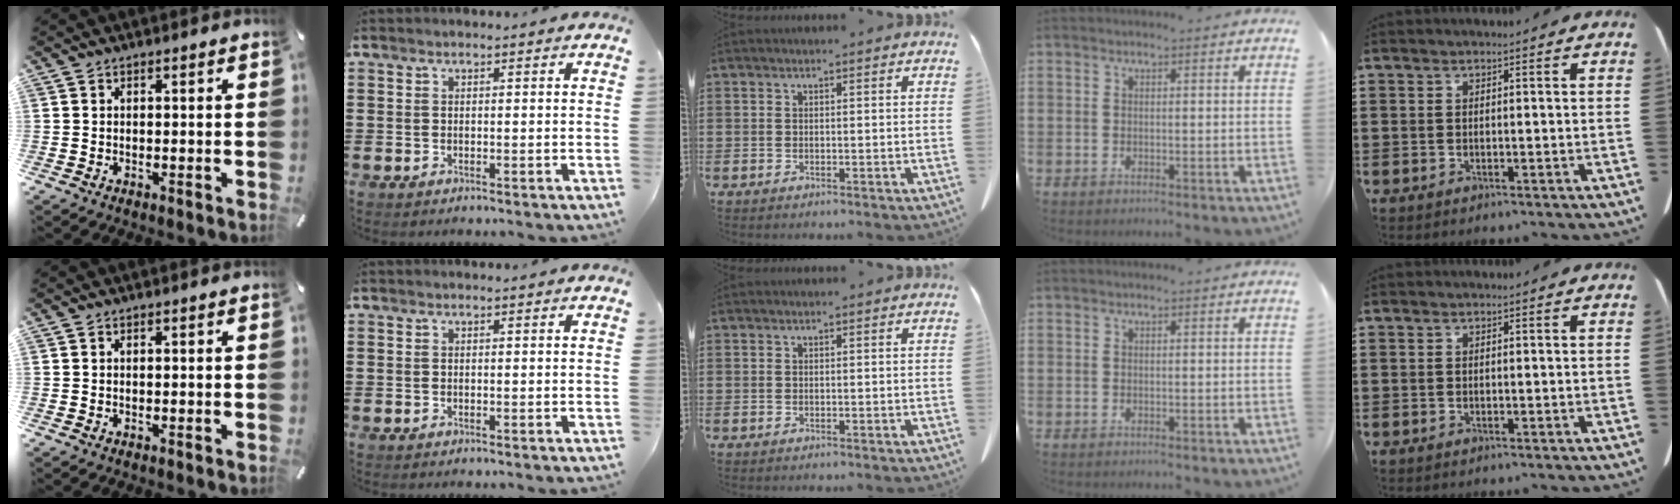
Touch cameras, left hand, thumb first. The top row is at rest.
{}